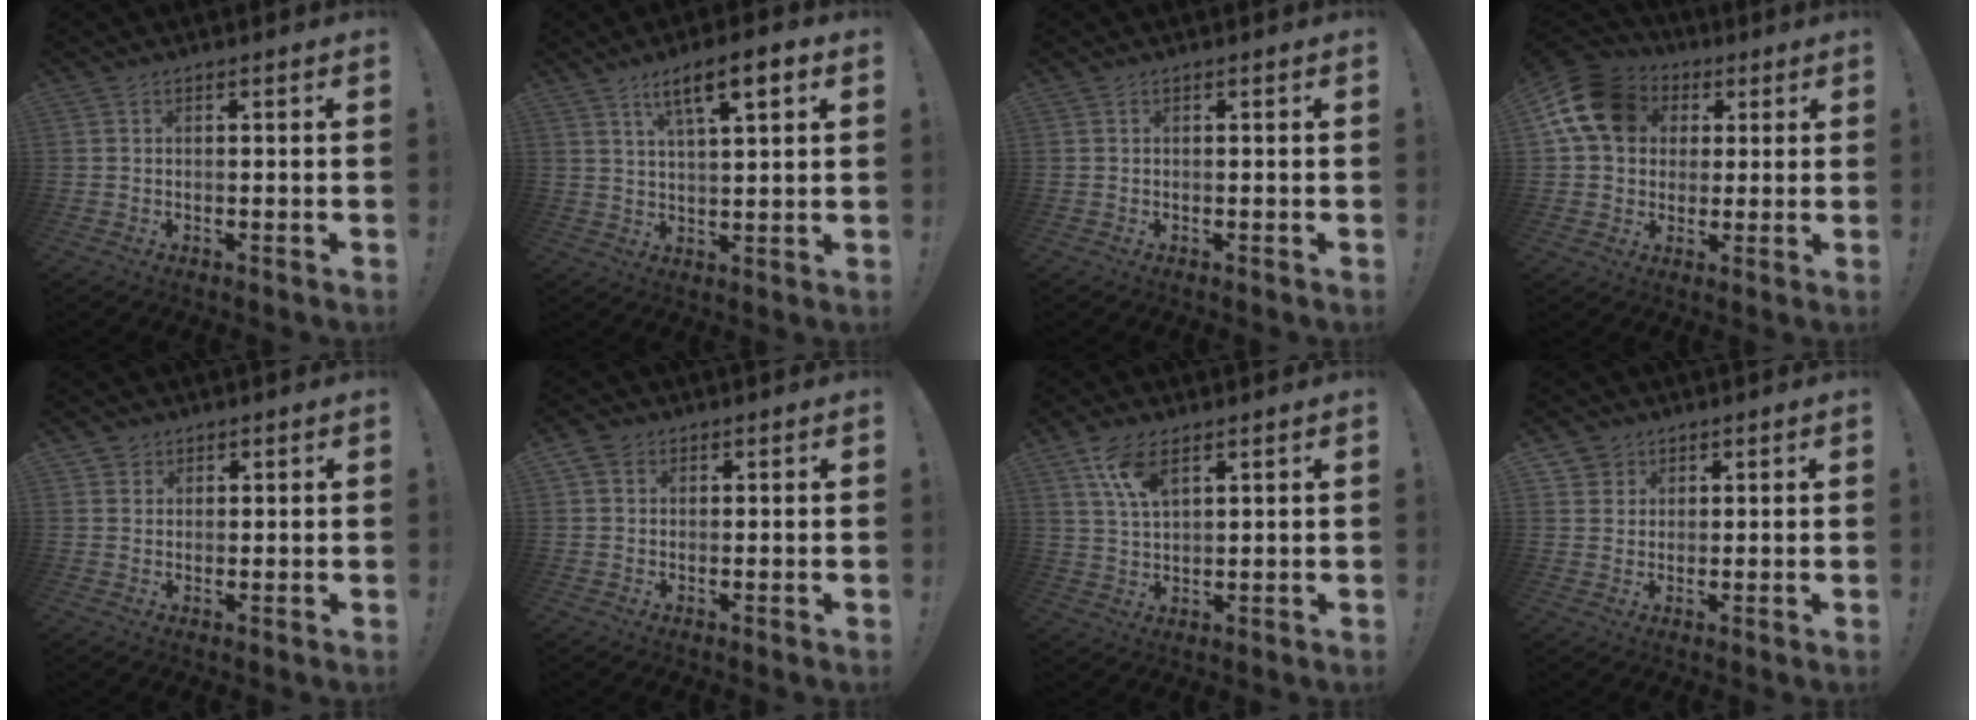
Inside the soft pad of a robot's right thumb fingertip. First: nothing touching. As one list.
[{"total": 9.1, "force": [4.7, 2.2, 7.5], "torque": [-0.123, -0.013, 0.077]}, {"total": 0.0}, {"total": 15.9, "force": [4.8, 12.5, 8.6], "torque": [-0.141, -0.004, 0.097]}, {"total": 2.7, "force": [1.5, 2.2, -0.1], "torque": [0.001, -0.007, 0.027]}, {"total": 3.6, "force": [1.7, 2.9, 1.2], "torque": [-0.012, -0.003, 0.031]}, {"total": 8.5, "force": [5.0, 3.9, 5.7], "torque": [-0.104, -0.020, 0.090]}, {"total": 3.9, "force": [2.1, 3.2, 0.2], "torque": [-0.002, -0.011, 0.040]}]